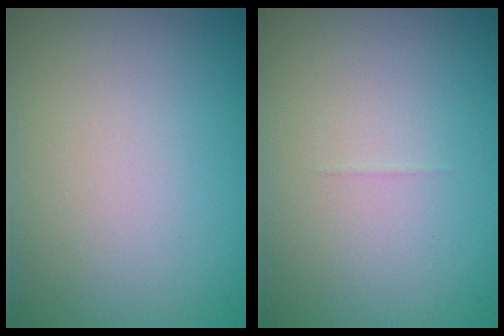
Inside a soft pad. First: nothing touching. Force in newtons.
{"total": 0.0}